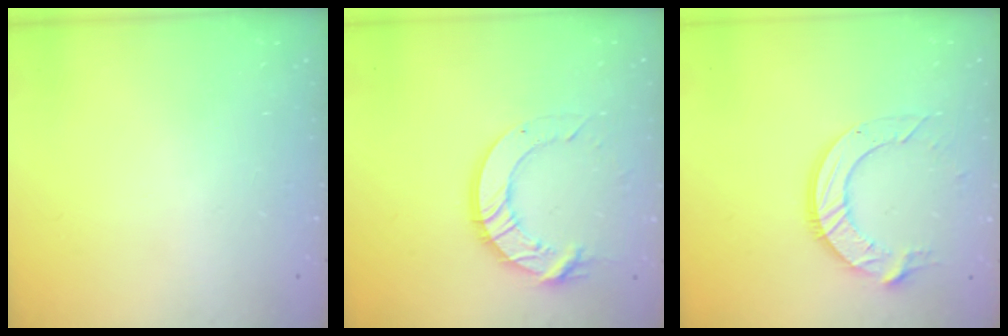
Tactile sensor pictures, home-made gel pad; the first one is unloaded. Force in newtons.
{"total": 11.6, "press": 11.6, "slide": 1.2}
{"total": 11.3, "press": 11.2, "slide": 1.1}